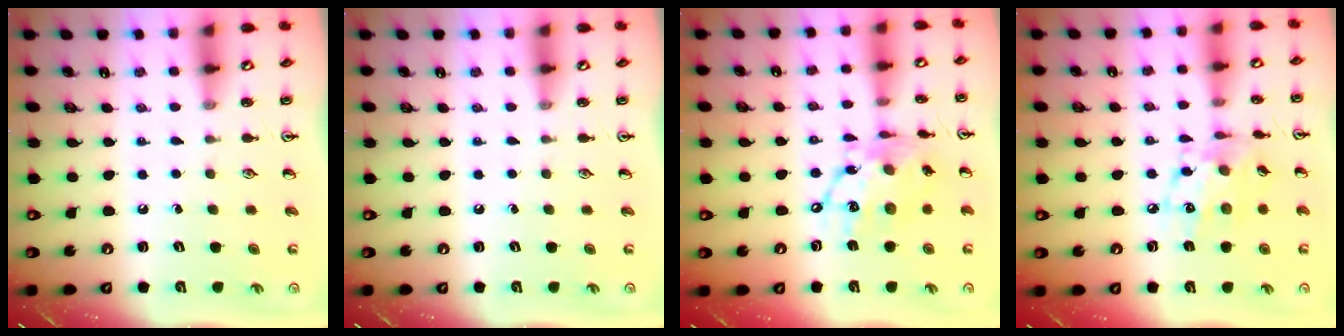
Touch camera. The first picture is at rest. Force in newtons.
{"total": 0.0}
{"total": 14.8, "press": 14.7, "slide": 1.6}
{"total": 11.5, "press": 11.5, "slide": 0.8}